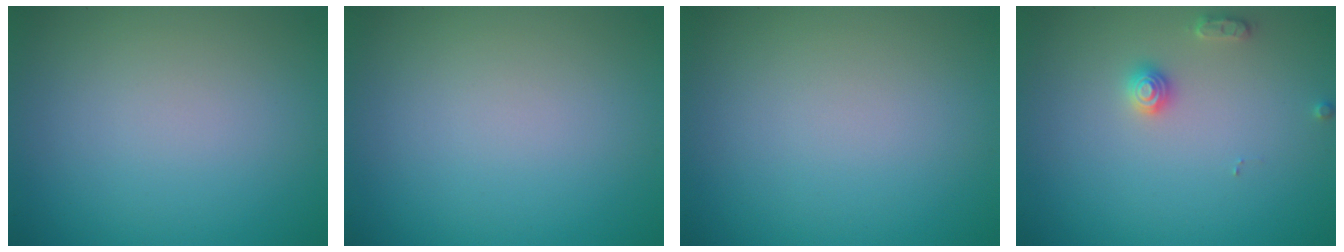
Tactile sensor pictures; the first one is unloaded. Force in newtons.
{"total": 0.0}
{"total": 0.0}
{"total": 1.7, "press": 1.7, "slide": 0.3}